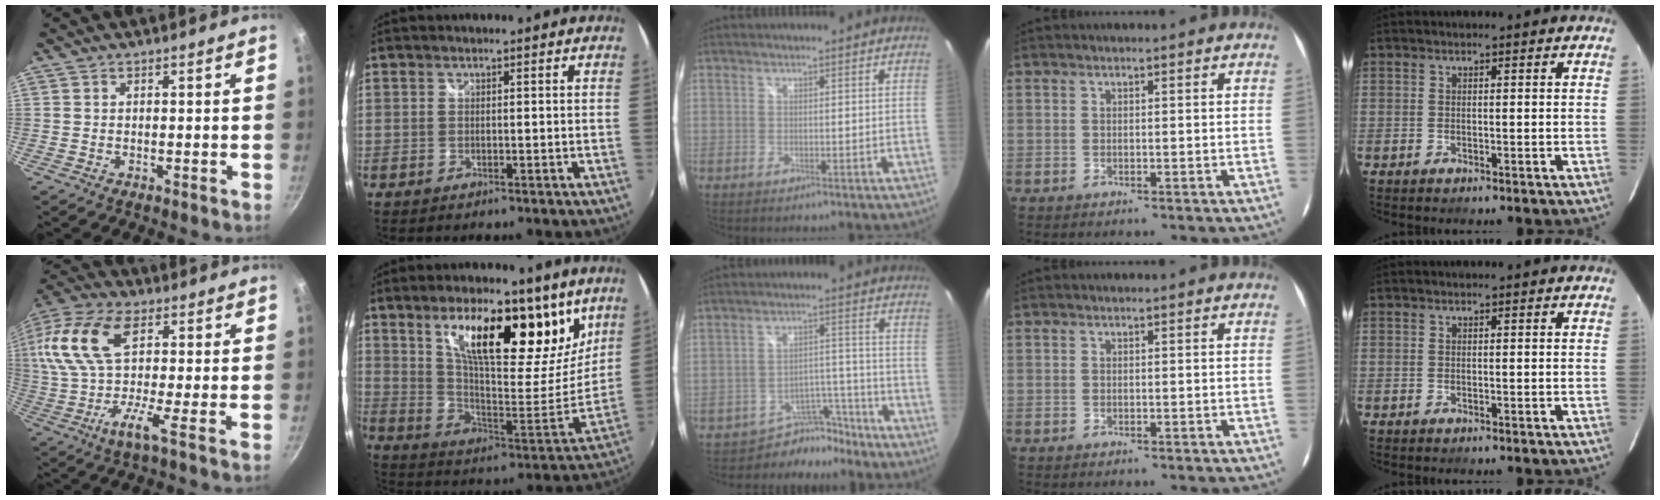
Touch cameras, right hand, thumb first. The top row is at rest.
{"thumb": {"total": 19.3, "force": [3.0, 8.5, 17.1], "torque": [-0.358, 0.020, 0.026]}, "index": {"total": 24.3, "force": [14.3, 8.9, 17.4], "torque": [-0.267, 0.001, 0.246]}, "middle": {"total": 7.6, "force": [-6.6, 3.7, 0.1], "torque": [-0.001, 0.030, -0.097]}}